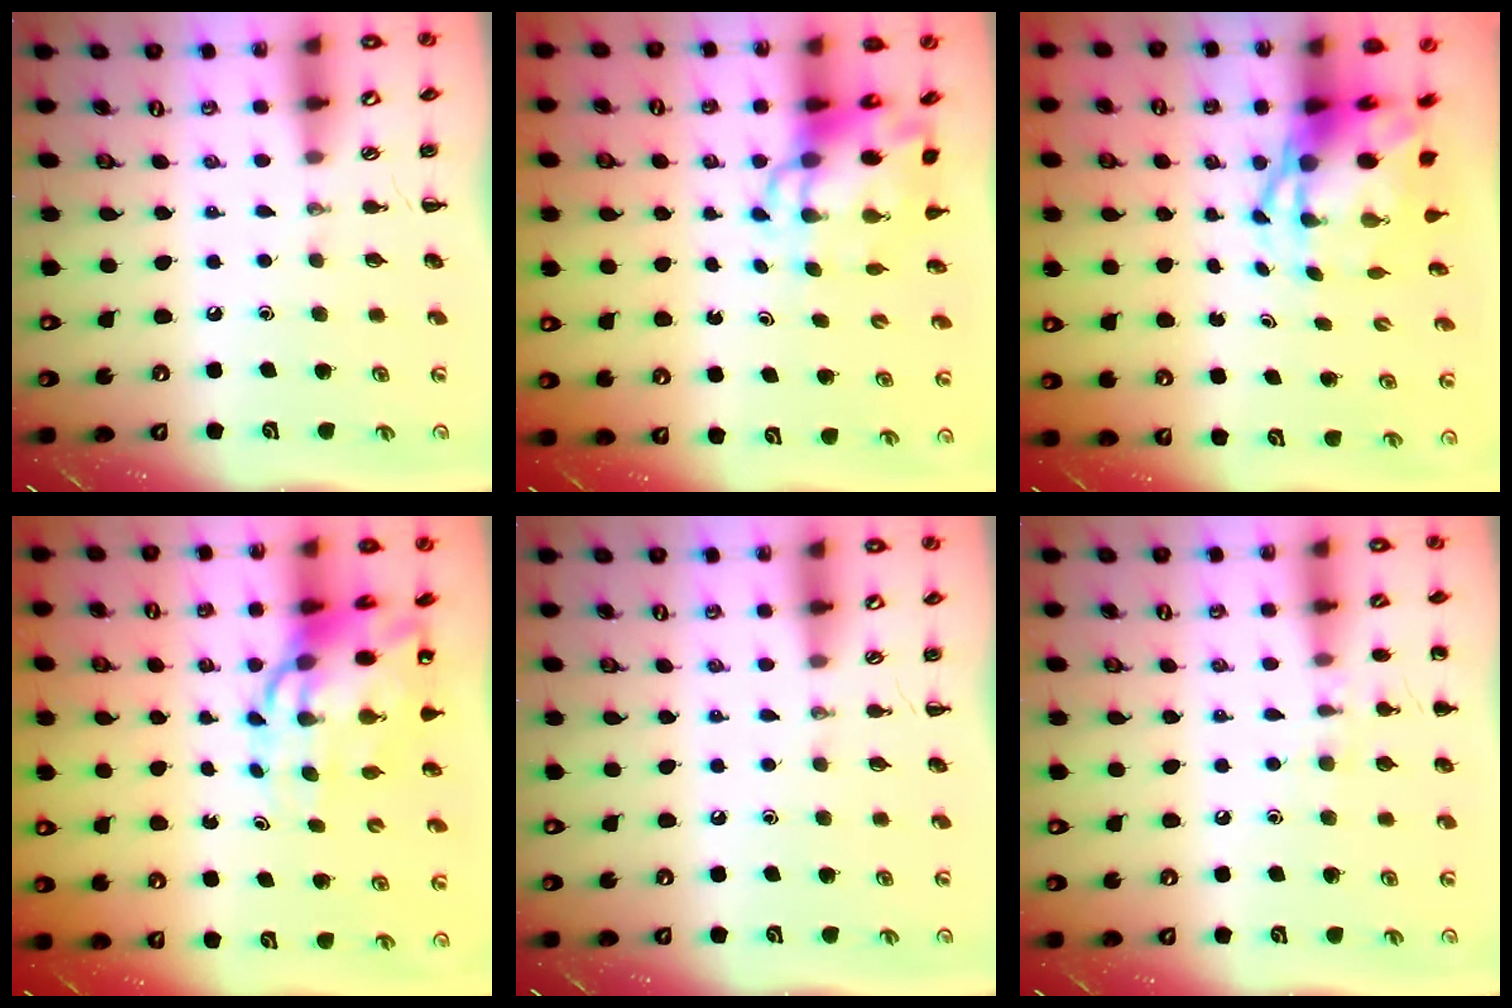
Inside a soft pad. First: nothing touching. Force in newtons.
{"total": 7.4, "press": 7.1, "slide": 2.0}
{"total": 6.2, "press": 6.0, "slide": 1.6}
{"total": 13.6, "press": 13.0, "slide": 3.7}
{"total": 0.0}
{"total": 7.2, "press": 6.9, "slide": 1.9}